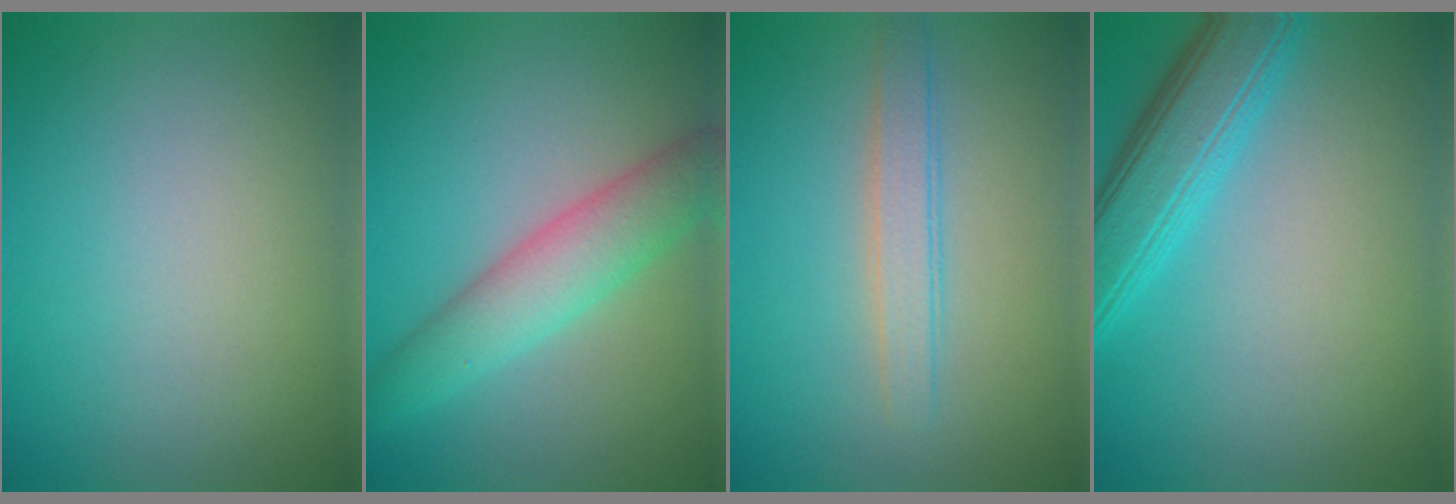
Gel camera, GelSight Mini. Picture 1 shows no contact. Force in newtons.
{"total": 4.8, "press": 4.8, "slide": 0.3}
{"total": 2.4, "press": 2.4, "slide": 0.2}
{"total": 5.7, "press": 5.7, "slide": 0.1}